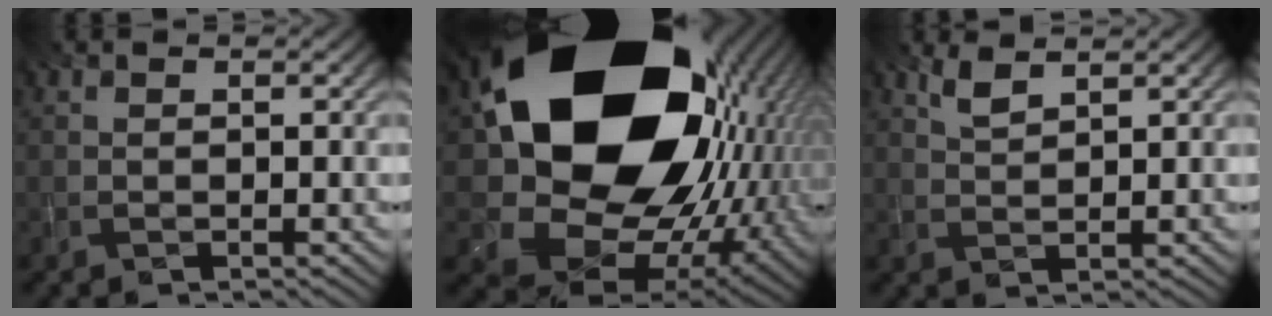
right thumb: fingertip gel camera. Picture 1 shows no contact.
{"total": 22.6, "force": [4.3, 17.1, 14.1], "torque": [-0.310, -0.061, 0.124]}
{"total": 2.4, "force": [1.8, 0.6, 1.4], "torque": [-0.039, 0.002, 0.041]}